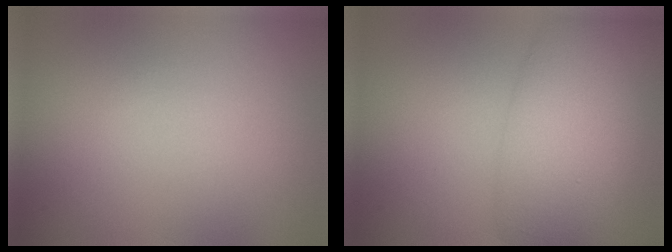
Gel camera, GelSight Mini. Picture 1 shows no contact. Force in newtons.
{"total": 7.4, "press": 7.4, "slide": 0.1}